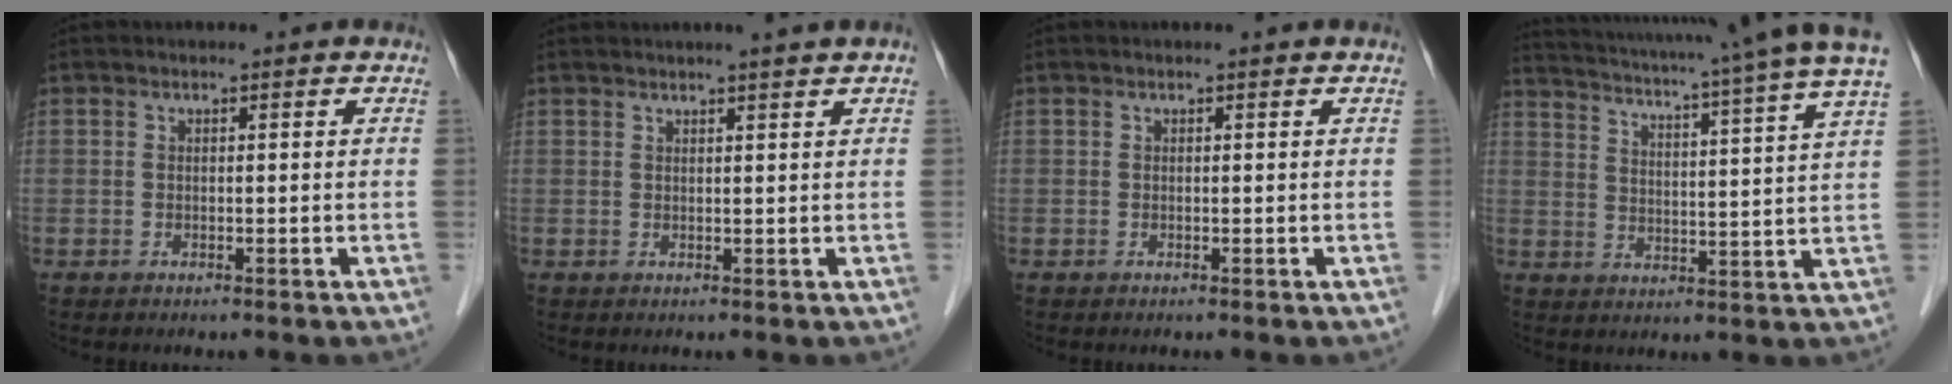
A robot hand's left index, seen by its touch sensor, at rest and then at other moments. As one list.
[{"total": 2.9, "force": [2.3, -0.6, 1.5], "torque": [-0.019, 0.009, 0.031]}, {"total": 0.0}, {"total": 20.5, "force": [17.4, -0.9, 10.7], "torque": [-0.182, -0.031, 0.217]}]